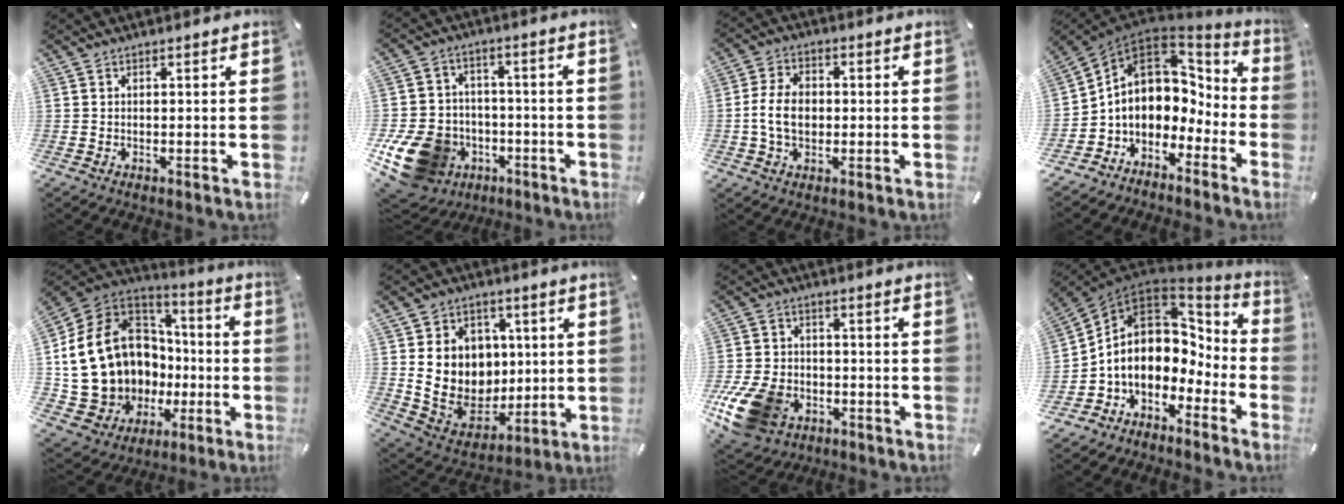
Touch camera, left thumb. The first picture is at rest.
{"total": 16.3, "force": [-5.9, 13.1, 7.7], "torque": [-0.154, 0.029, -0.089]}
{"total": 8.6, "force": [-0.7, 6.4, 5.7], "torque": [-0.122, 0.006, -0.016]}
{"total": 10.1, "force": [0.4, 8.7, 5.1], "torque": [-0.099, -0.018, 0.005]}
{"total": 18.1, "force": [-0.7, 15.9, 8.6], "torque": [-0.191, -0.028, 0.034]}
{"total": 14.7, "force": [2.8, 13.2, 5.9], "torque": [-0.110, -0.026, 0.068]}
{"total": 15.4, "force": [-6.4, 10.6, 9.1], "torque": [-0.187, 0.033, -0.110]}
{"total": 12.4, "force": [0.3, 9.9, 7.3], "torque": [-0.142, -0.018, 0.003]}